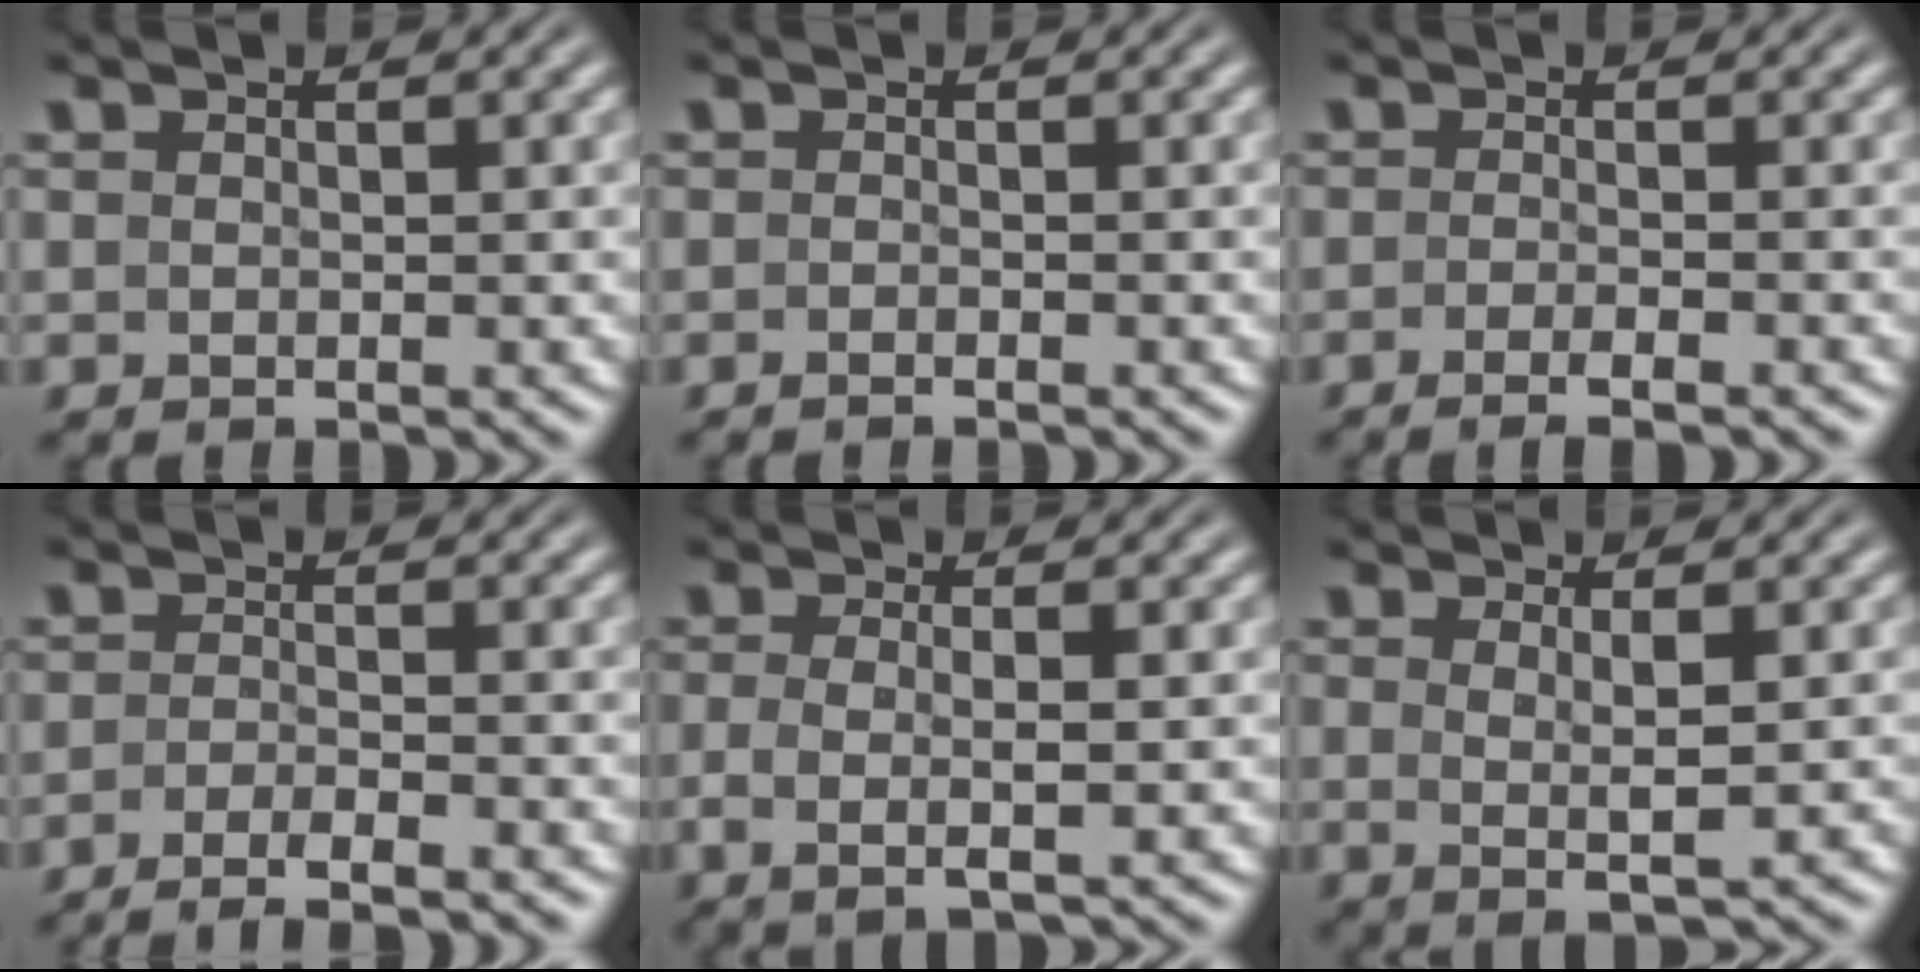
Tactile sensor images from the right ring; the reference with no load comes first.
{"total": 1.1, "force": [-1.0, -0.4, 0.3], "torque": [-0.002, 0.000, -0.018]}
{"total": 2.9, "force": [-2.4, 0.1, 1.5], "torque": [-0.030, -0.002, -0.041]}
{"total": 4.9, "force": [-4.4, 0.8, 2.1], "torque": [-0.032, -0.012, -0.065]}
{"total": 3.8, "force": [-0.8, 1.1, 3.6], "torque": [-0.074, -0.016, 0.000]}
{"total": 3.0, "force": [0.1, 0.1, 3.0], "torque": [-0.052, -0.013, 0.013]}